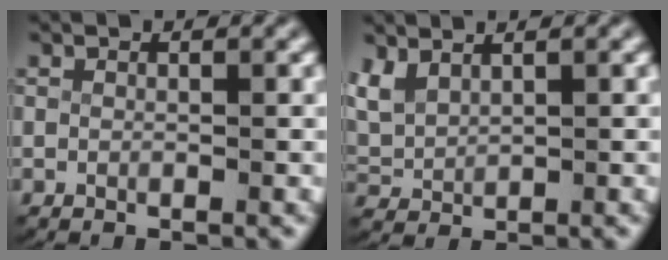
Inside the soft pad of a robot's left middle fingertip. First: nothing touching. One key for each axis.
{"total": 3.1, "fx": 1.3, "fy": 2.3, "fz": 1.6, "tx": -0.062, "ty": -0.010, "tz": 0.038}